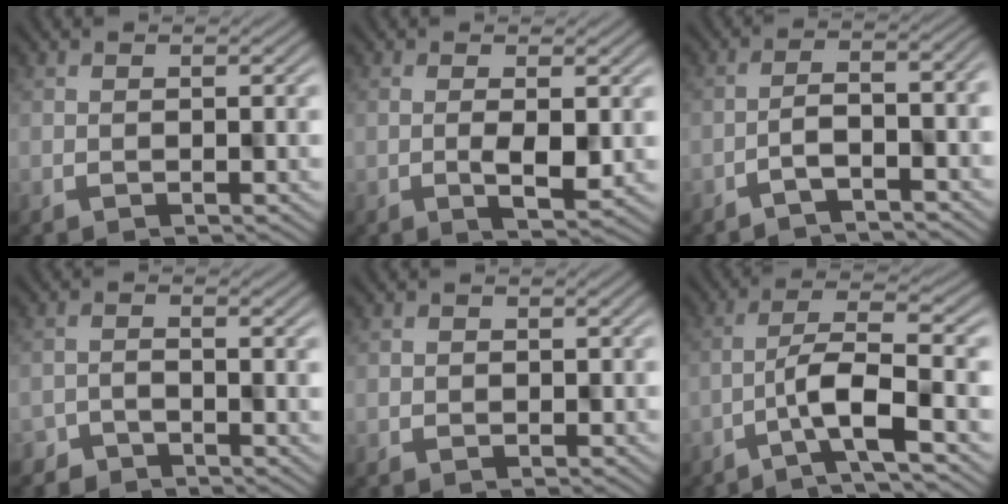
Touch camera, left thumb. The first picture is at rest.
{"total": 2.6, "force": [0.6, 0.5, 2.4], "torque": [-0.046, -0.001, 0.010]}
{"total": 5.6, "force": [-3.4, 1.6, 4.1], "torque": [-0.049, 0.003, -0.059]}
{"total": 1.2, "force": [-0.9, 0.6, -0.5], "torque": [0.010, -0.002, -0.025]}
{"total": 1.0, "force": [0.1, 1.0, 0.0], "torque": [0.004, -0.005, -0.001]}
{"total": 7.0, "force": [-2.4, 1.6, 6.4], "torque": [-0.103, 0.007, -0.052]}